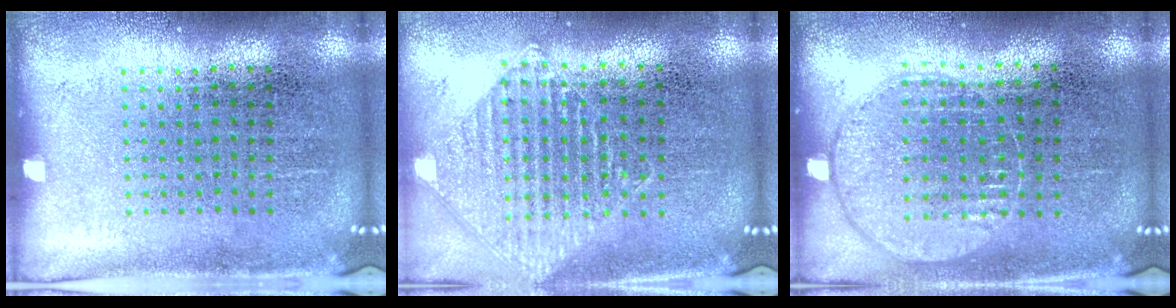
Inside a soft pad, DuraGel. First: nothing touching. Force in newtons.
{"total": 1.0, "press": 1.0, "slide": 0.1}
{"total": 0.9, "press": 0.9, "slide": 0.4}